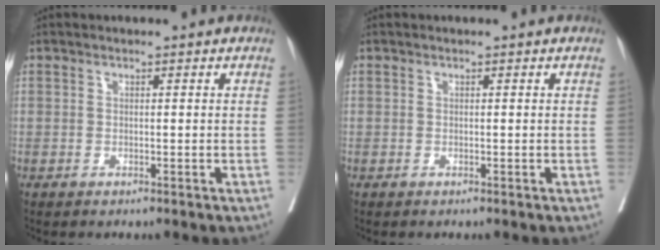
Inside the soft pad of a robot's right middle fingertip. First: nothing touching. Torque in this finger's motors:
{"motor_torque": [0.00, 0.00, 0.00, 0.00]}